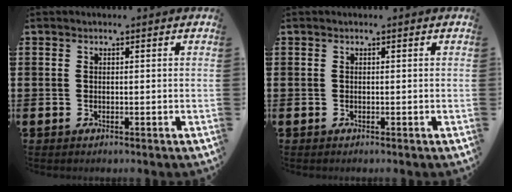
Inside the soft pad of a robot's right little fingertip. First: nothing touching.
{"total": 0.0}